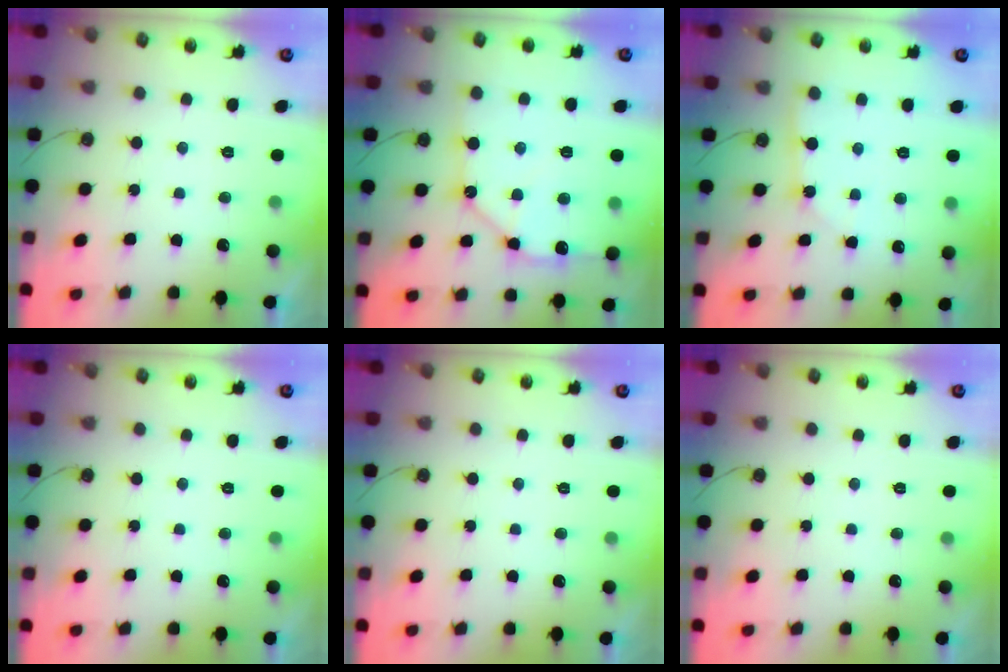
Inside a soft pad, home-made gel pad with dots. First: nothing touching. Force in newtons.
{"total": 13.6, "press": 13.5, "slide": 1.6}
{"total": 2.6, "press": 2.6, "slide": 0.0}
{"total": 0.0}
{"total": 0.0}
{"total": 0.0}